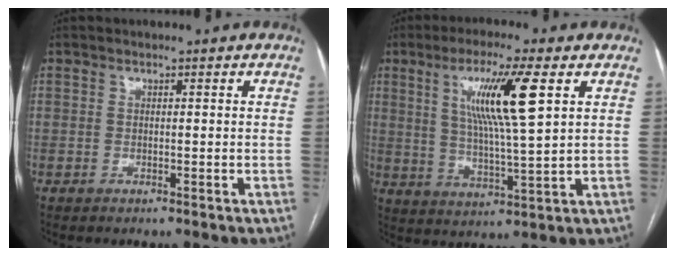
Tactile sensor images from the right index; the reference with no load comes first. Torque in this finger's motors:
{"motor_torque": [1.42, 0.72, 0.46, 0.21]}